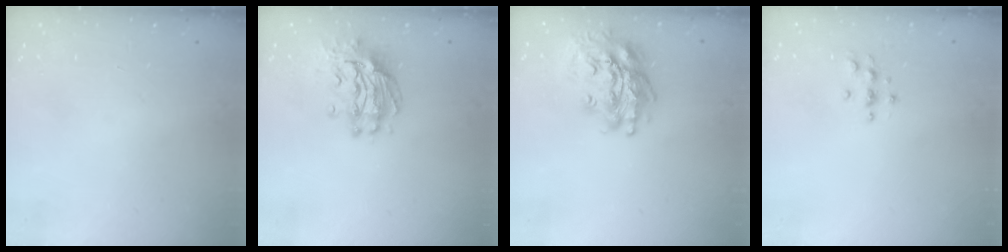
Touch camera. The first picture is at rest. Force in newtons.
{"total": 11.5, "press": 11.4, "slide": 1.2}
{"total": 18.0, "press": 17.9, "slide": 2.1}
{"total": 3.7, "press": 3.7, "slide": 0.4}